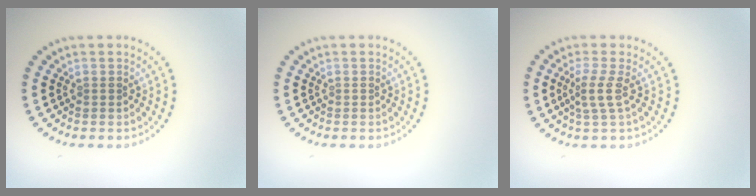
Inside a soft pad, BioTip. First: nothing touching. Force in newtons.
{"total": 0.0}
{"total": 2.2, "press": 1.7, "slide": 1.3}